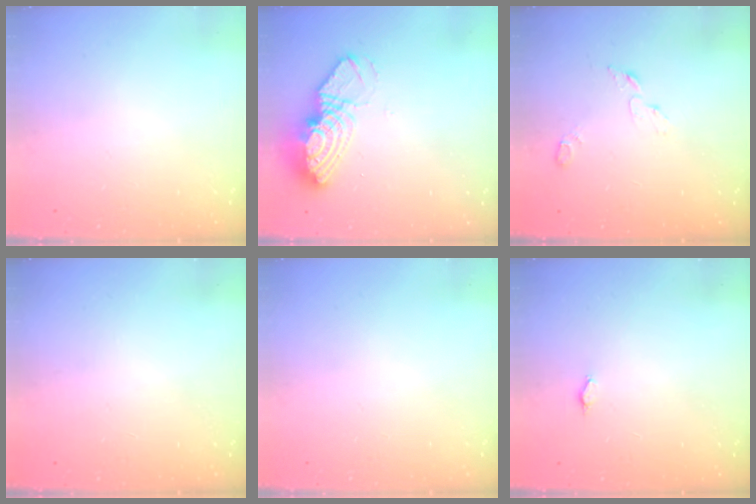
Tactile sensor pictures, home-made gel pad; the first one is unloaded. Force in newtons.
{"total": 13.0, "press": 12.9, "slide": 1.7}
{"total": 3.9, "press": 3.8, "slide": 0.4}
{"total": 1.1, "press": 1.1, "slide": 0.3}
{"total": 0.0}
{"total": 12.3, "press": 4.2, "slide": 11.6}